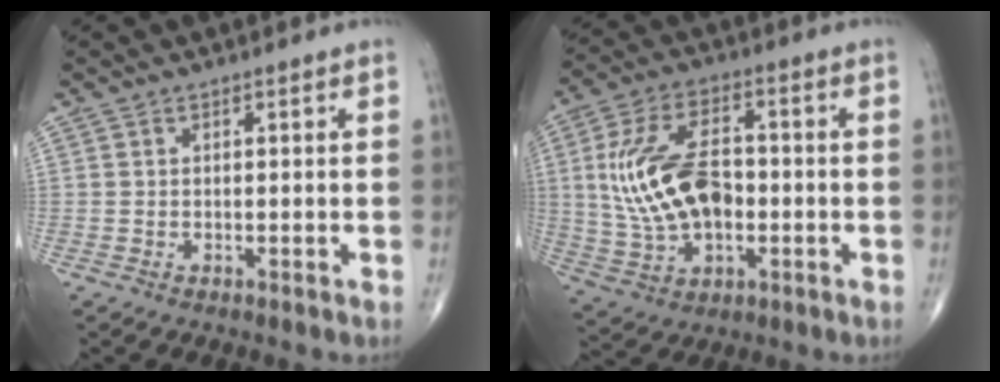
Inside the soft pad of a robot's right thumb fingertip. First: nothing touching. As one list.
[{"total": 16.4, "force": [-0.4, 9.5, 13.4], "torque": [-0.248, 0.016, -0.002]}]